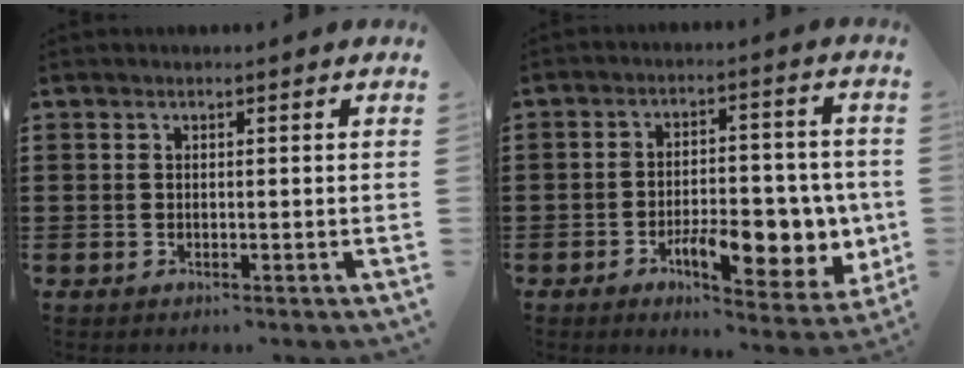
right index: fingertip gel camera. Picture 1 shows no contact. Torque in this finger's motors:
{"motor_torque": [2.14, 0.00, 0.39, 0.16]}